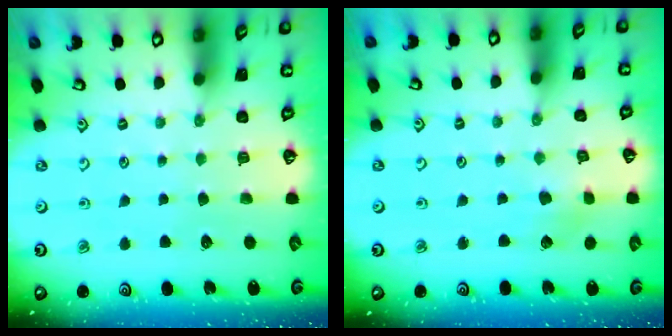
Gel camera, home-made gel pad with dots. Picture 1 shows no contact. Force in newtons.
{"total": 2.4, "press": 2.4, "slide": 0.2}